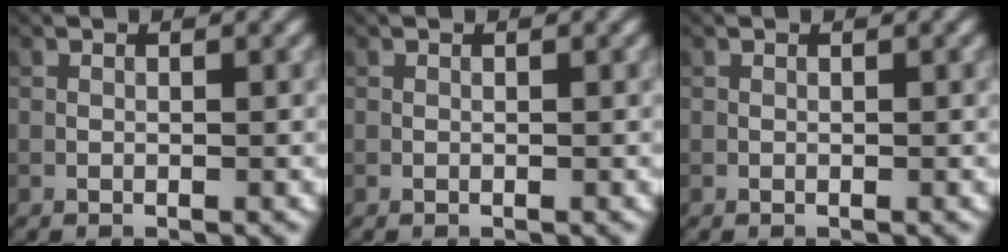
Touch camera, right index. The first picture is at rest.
{"total": 0.0}
{"total": 0.0}